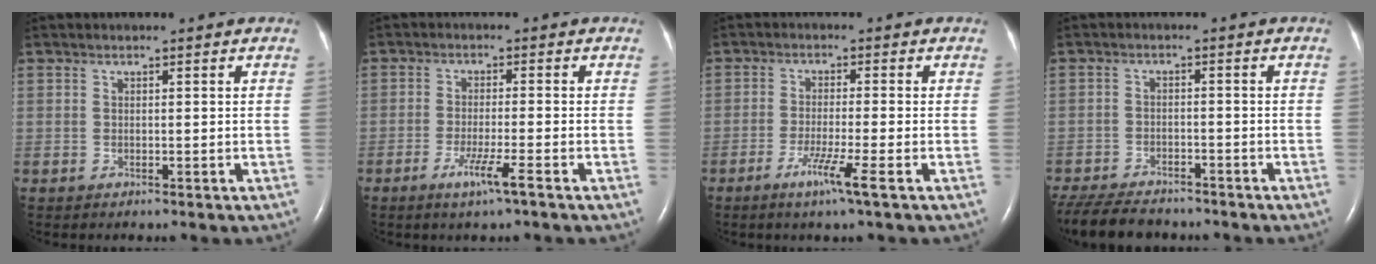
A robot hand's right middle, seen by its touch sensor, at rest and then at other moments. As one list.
[{"total": 4.4, "force": [-2.5, -0.4, 3.6], "torque": [-0.071, -0.011, -0.047]}, {"total": 4.9, "force": [-2.6, -0.8, 4.1], "torque": [-0.079, -0.013, -0.049]}, {"total": 11.0, "force": [-9.5, 3.3, 4.5], "torque": [-0.088, -0.017, -0.149]}]